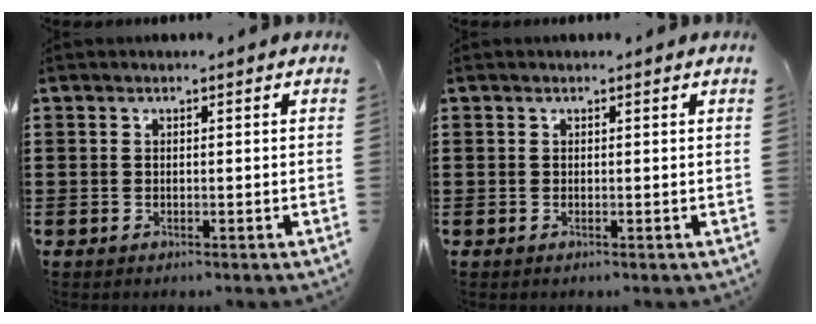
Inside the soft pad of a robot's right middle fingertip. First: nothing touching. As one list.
[{"total": 0.0}]